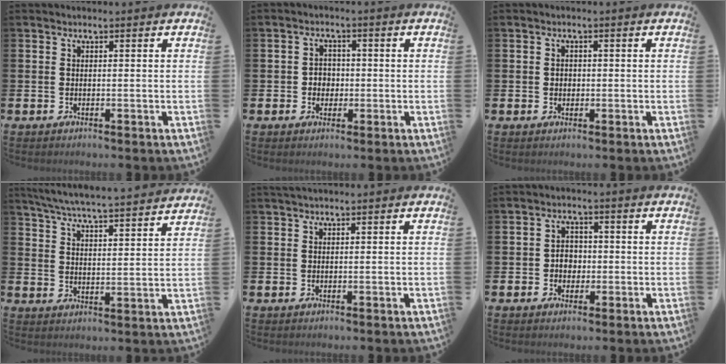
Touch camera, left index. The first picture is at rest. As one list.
[{"total": 2.6, "force": [-0.1, 2.4, 0.9], "torque": [-0.011, 0.005, -0.010]}, {"total": 1.2, "force": [0.2, 1.1, 0.4], "torque": [0.004, 0.004, 0.000]}, {"total": 6.2, "force": [6.0, -0.1, 1.5], "torque": [-0.054, -0.048, 0.104]}, {"total": 1.1, "force": [1.0, 0.0, 0.4], "torque": [-0.002, 0.001, 0.016]}, {"total": 2.9, "force": [-0.3, 2.5, 1.4], "torque": [-0.020, 0.004, -0.013]}]